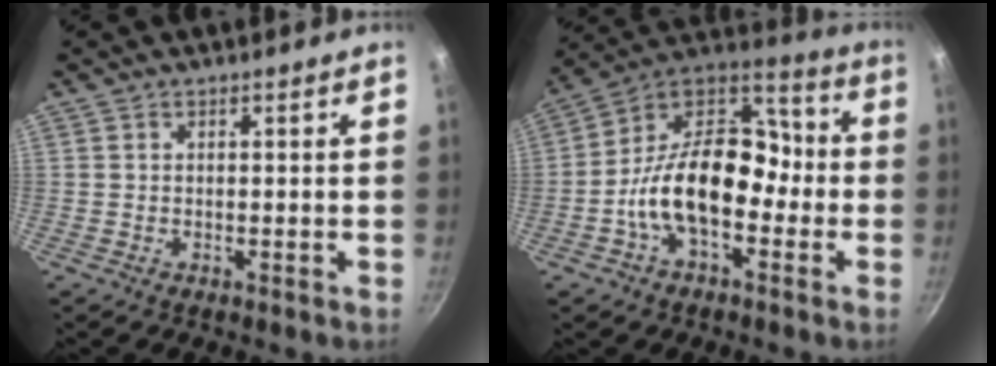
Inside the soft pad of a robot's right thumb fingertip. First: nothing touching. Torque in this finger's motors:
{"motor_torque": [0.67, 0.80, 1.73, -0.41, 0.19]}